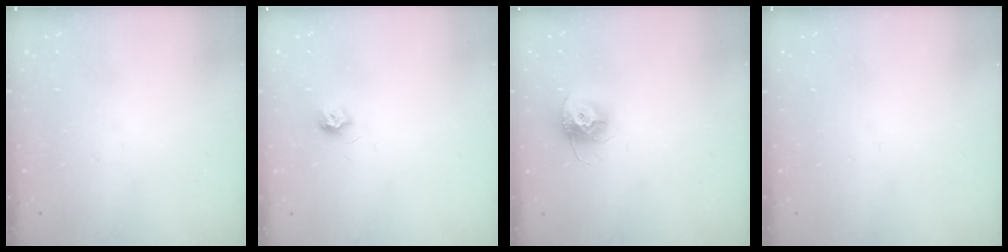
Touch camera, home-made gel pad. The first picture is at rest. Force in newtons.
{"total": 6.6, "press": 6.5, "slide": 0.6}
{"total": 10.4, "press": 10.4, "slide": 0.5}
{"total": 0.0}